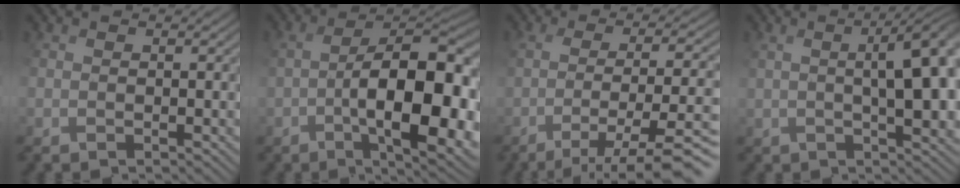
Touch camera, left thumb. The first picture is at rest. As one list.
[{"total": 14.3, "force": [-4.6, 5.8, 12.3], "torque": [-0.178, 0.004, -0.061]}, {"total": 9.6, "force": [-4.6, 2.6, 8.0], "torque": [-0.130, 0.003, -0.060]}, {"total": 8.5, "force": [1.0, 2.8, 8.0], "torque": [-0.091, 0.013, 0.021]}]